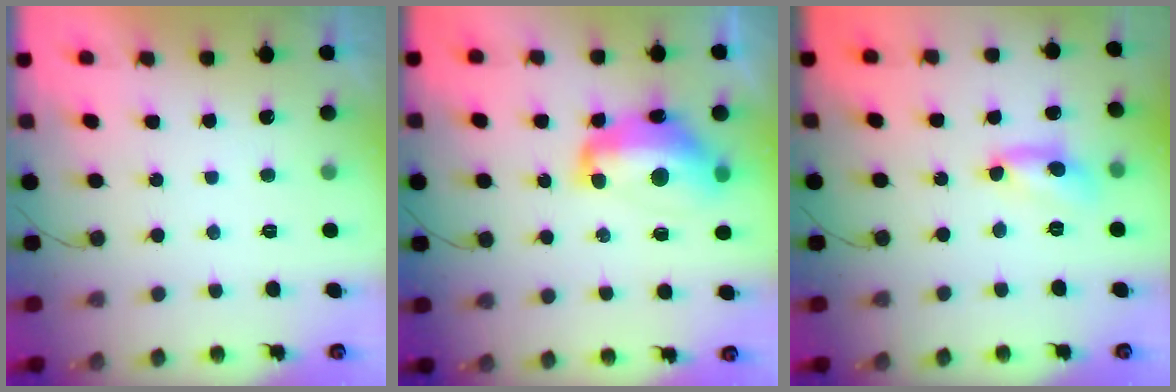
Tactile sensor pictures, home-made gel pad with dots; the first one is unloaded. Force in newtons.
{"total": 14.2, "press": 14.1, "slide": 1.1}
{"total": 7.8, "press": 7.8, "slide": 0.5}